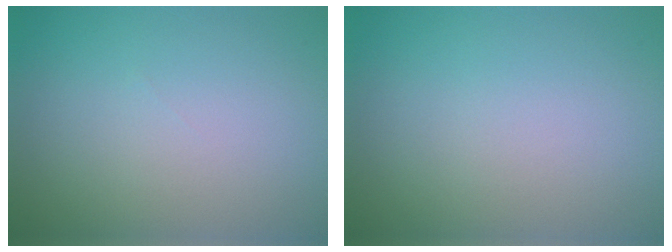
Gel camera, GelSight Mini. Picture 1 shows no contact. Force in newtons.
{"total": 0.0}